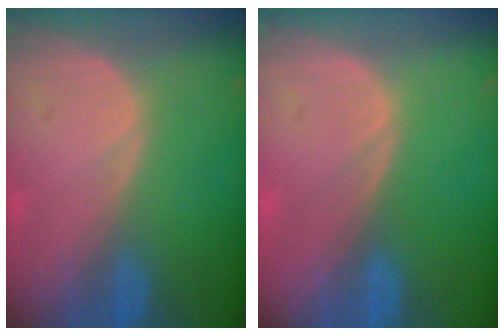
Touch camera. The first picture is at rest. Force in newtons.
{"total": 0.0}